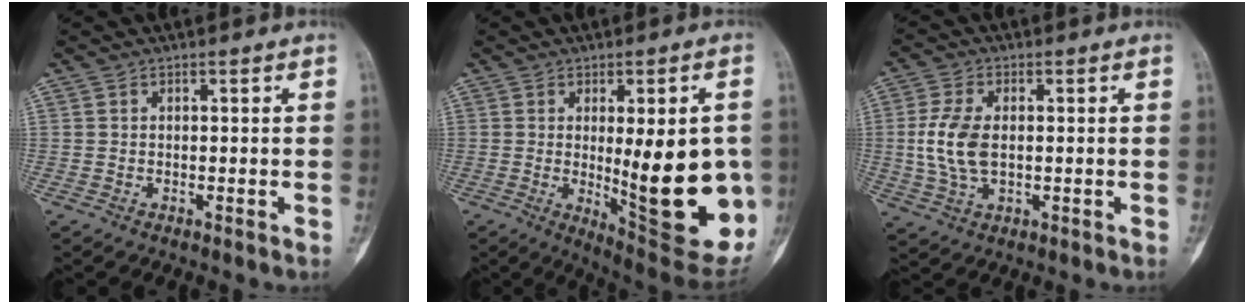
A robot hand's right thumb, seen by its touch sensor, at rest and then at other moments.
{"total": 22.0, "force": [-1.6, 6.9, 20.8], "torque": [-0.225, -0.028, 0.003]}
{"total": 8.3, "force": [-0.1, 4.7, 6.8], "torque": [-0.153, 0.001, -0.002]}